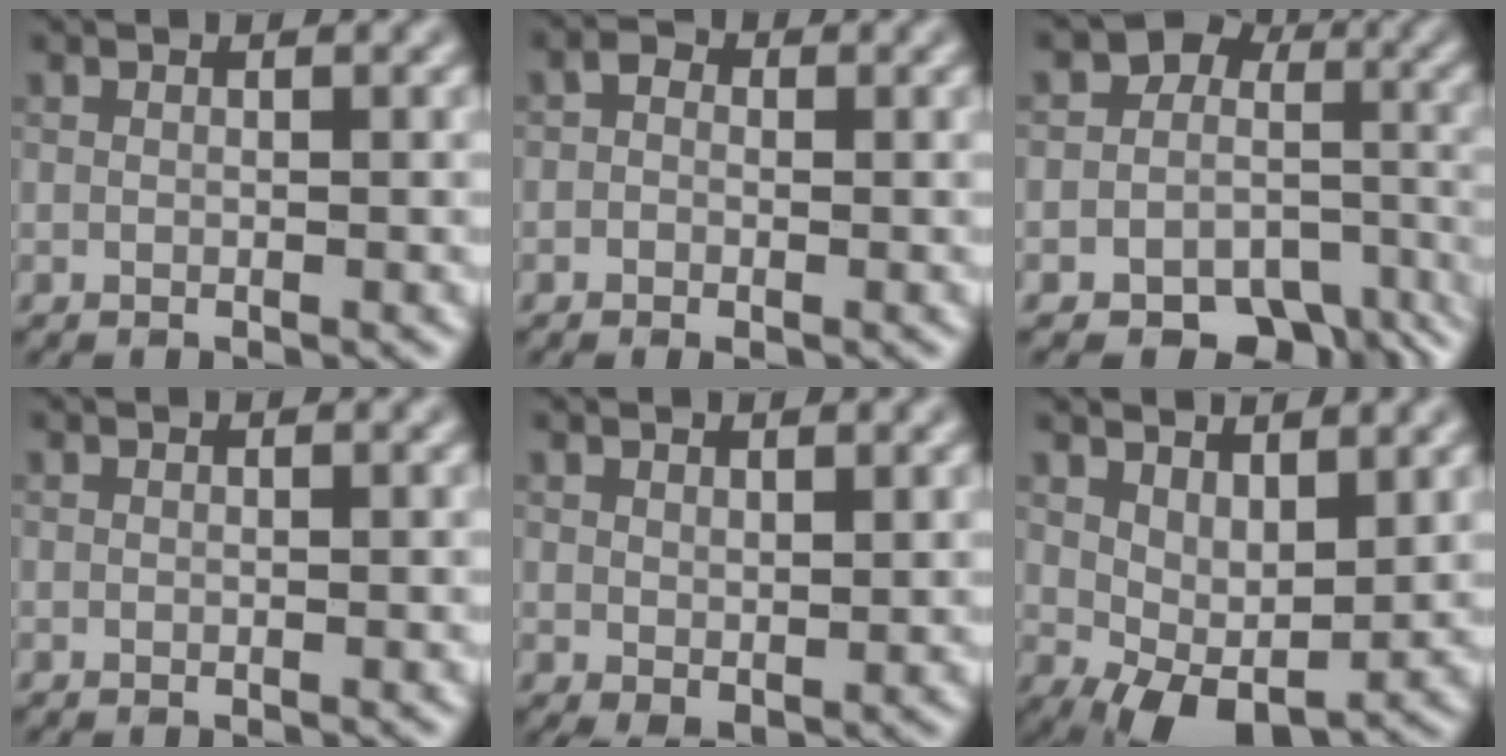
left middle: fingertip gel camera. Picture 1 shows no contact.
{"total": 1.3, "force": [-0.3, 1.0, 0.8], "torque": [-0.012, 0.001, -0.010]}
{"total": 11.2, "force": [-5.3, 9.2, 3.5], "torque": [-0.024, -0.008, -0.079]}
{"total": 0.0}
{"total": 1.5, "force": [0.7, 0.8, 1.1], "torque": [-0.022, -0.007, 0.022]}
{"total": 5.3, "force": [1.8, 2.9, 4.1], "torque": [-0.065, -0.009, 0.037]}